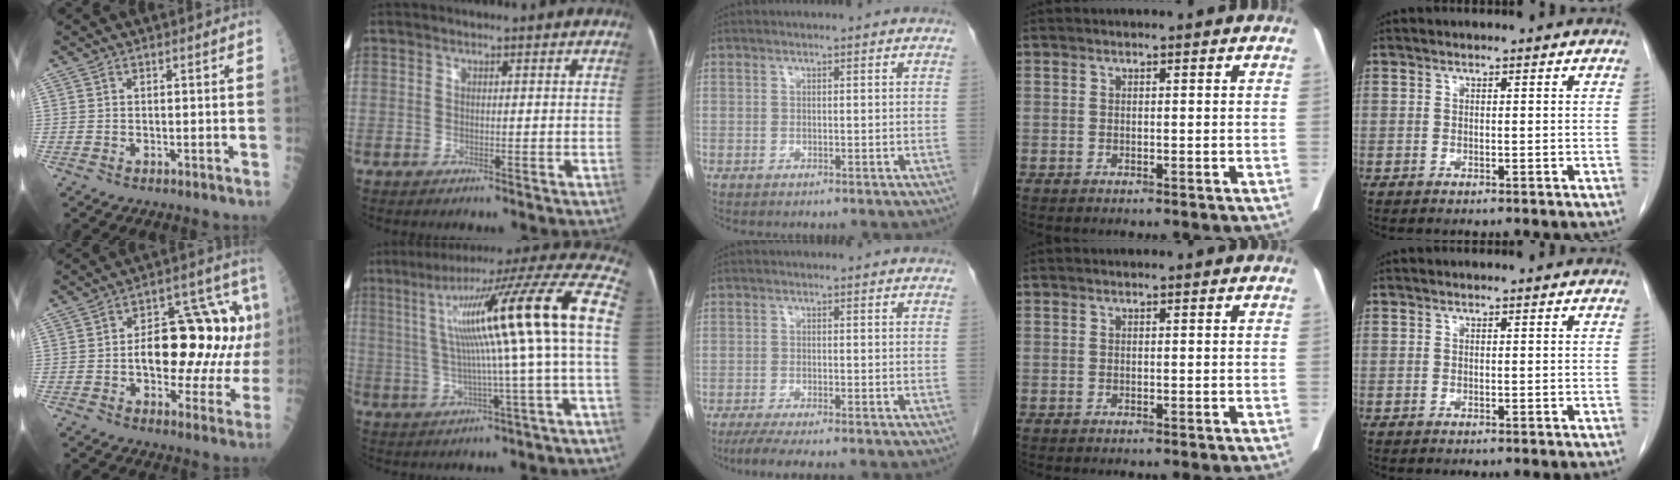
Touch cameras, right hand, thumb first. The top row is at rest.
{"thumb": {"total": 21.2, "force": [1.4, 10.6, 18.3], "torque": [-0.215, 0.038, 0.020]}, "index": {"total": 20.8, "force": [1.4, -0.3, 20.8], "torque": [-0.306, 0.040, 0.012]}, "middle": {"total": 5.1, "force": [-4.1, 0.2, 3.1], "torque": [-0.049, -0.012, -0.067]}}